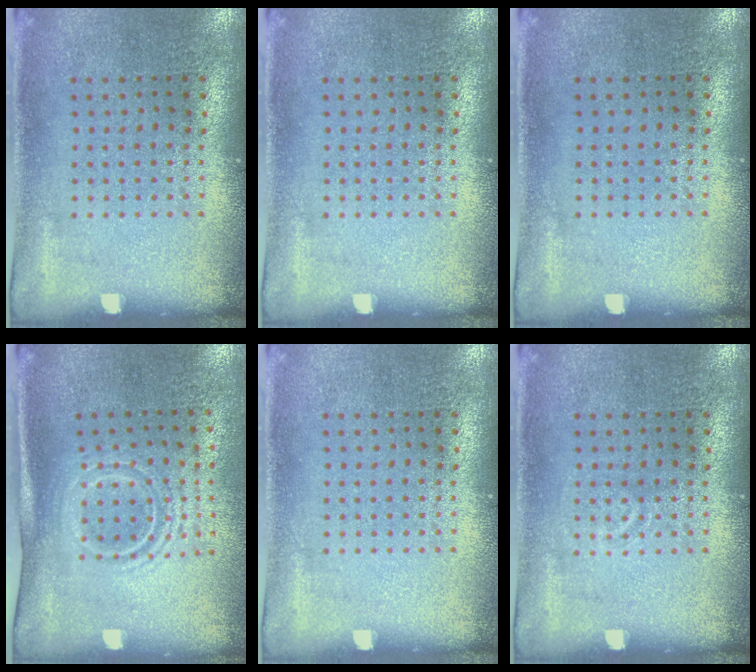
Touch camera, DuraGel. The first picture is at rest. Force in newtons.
{"total": 0.0}
{"total": 0.0}
{"total": 1.5, "press": 1.1, "slide": 1.0}
{"total": 0.0}
{"total": 0.7, "press": 0.7, "slide": 0.2}